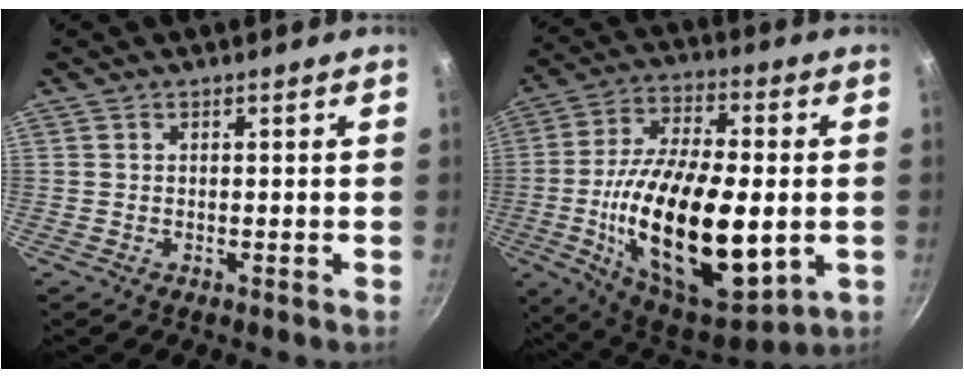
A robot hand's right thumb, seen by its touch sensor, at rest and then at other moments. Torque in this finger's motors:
{"motor_torque": [0.90, 1.00, 2.64, -0.13, 0.69]}